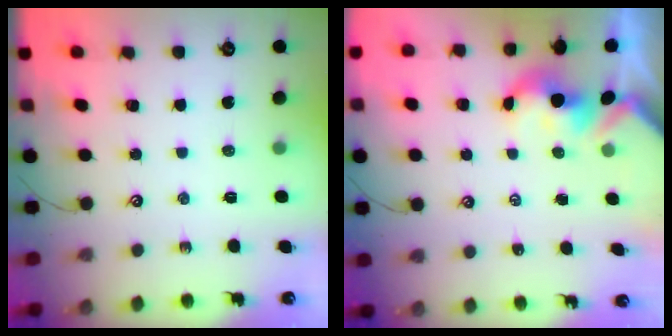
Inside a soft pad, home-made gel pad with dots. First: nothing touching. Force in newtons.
{"total": 2.4, "press": 2.4, "slide": 0.2}